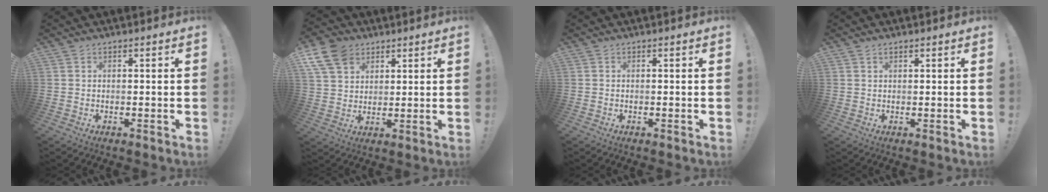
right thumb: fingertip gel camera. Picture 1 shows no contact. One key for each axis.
{"total": 11.0, "fx": 6.2, "fy": 7.6, "fz": 4.9, "tx": -0.094, "ty": -0.025, "tz": 0.122}
{"total": 0.0}
{"total": 0.6, "fx": 0.5, "fy": 0.1, "fz": 0.3, "tx": 0.002, "ty": -0.004, "tz": 0.009}